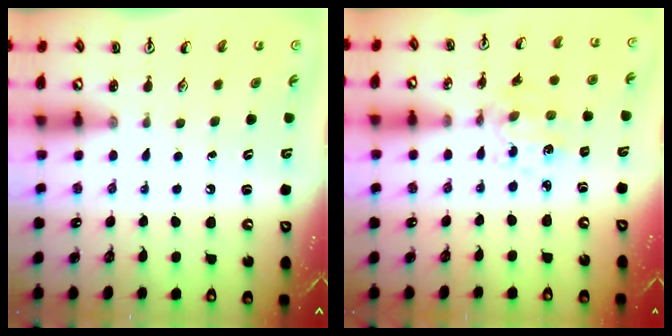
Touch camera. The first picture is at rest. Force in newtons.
{"total": 4.4, "press": 4.2, "slide": 1.2}